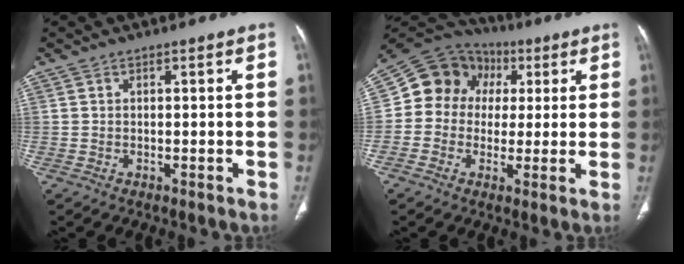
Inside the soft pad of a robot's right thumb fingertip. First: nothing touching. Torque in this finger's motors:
{"motor_torque": [0.33, 1.76, 0.63, -0.74, 0.04]}